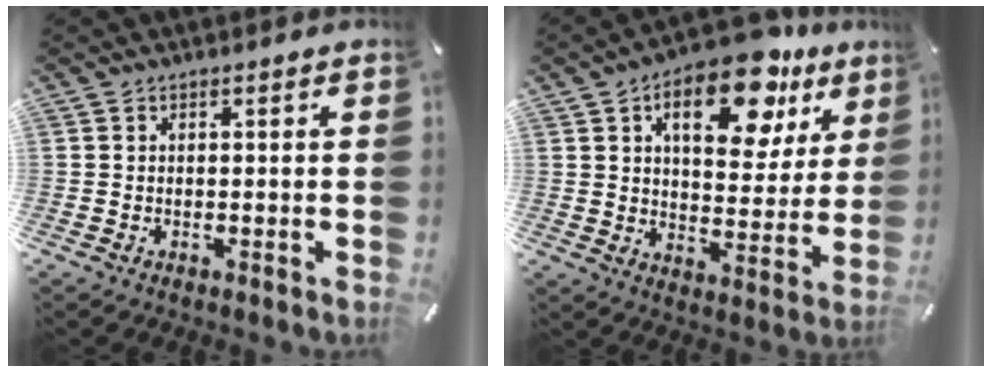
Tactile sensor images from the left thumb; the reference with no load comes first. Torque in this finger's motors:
{"motor_torque": [2.56, 2.45, 1.50, -1.27, 0.16]}